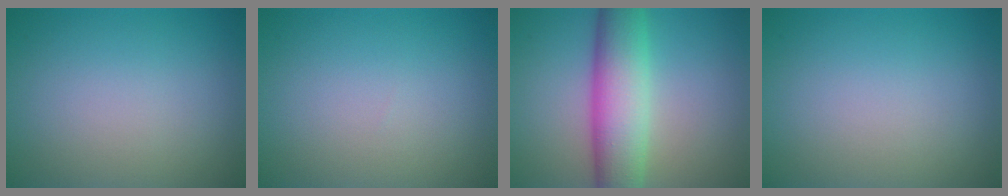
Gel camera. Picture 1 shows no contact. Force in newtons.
{"total": 0.0}
{"total": 8.0, "press": 8.0, "slide": 0.2}
{"total": 0.0}